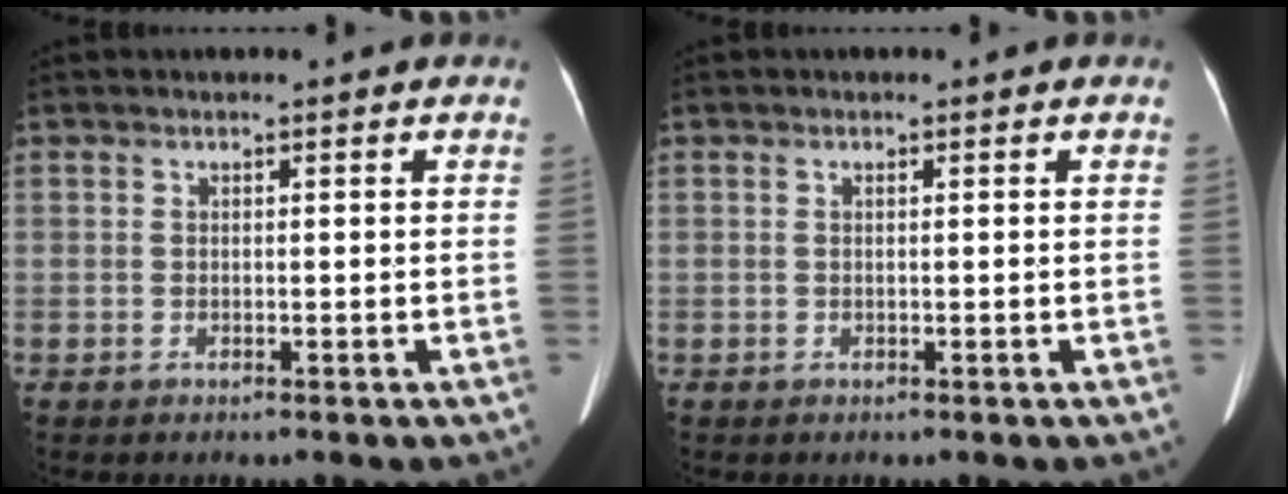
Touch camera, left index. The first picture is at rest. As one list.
[{"total": 0.0}]